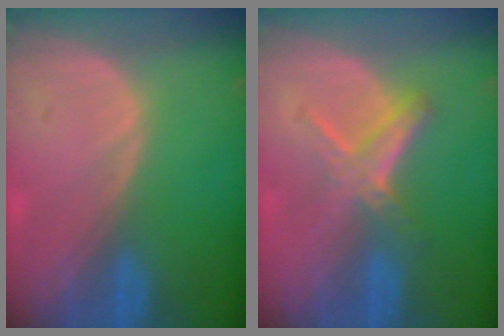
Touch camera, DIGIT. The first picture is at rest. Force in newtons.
{"total": 5.2, "press": 5.2, "slide": 0.7}